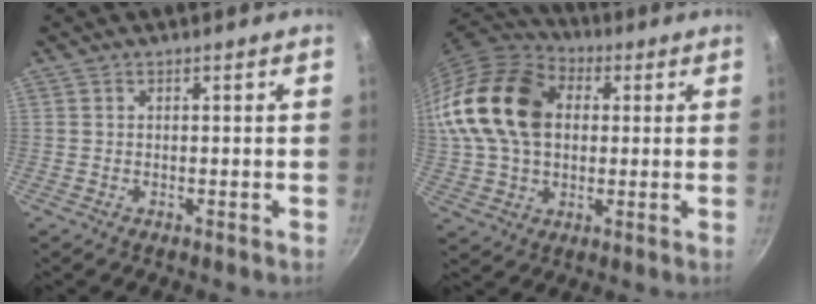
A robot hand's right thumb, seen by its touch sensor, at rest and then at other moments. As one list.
[{"total": 21.8, "force": [3.6, 15.5, 15.0], "torque": [-0.281, 0.028, 0.056]}]